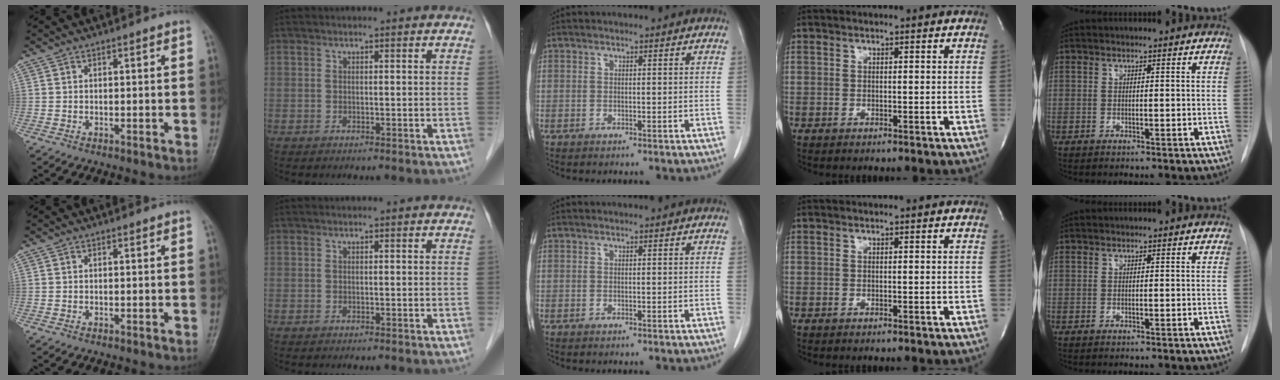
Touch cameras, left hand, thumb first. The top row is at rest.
{}